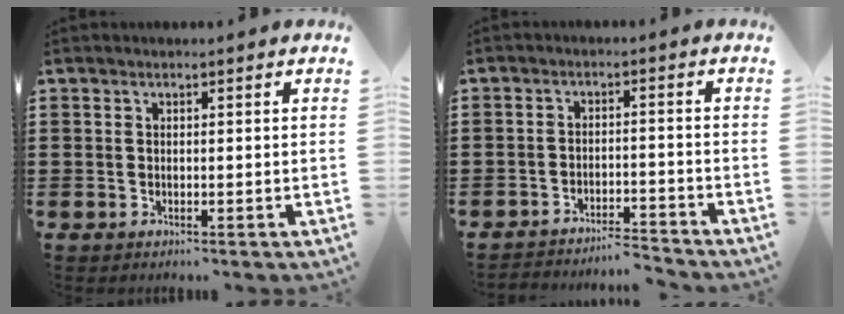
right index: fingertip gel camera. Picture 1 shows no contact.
{"total": 3.9, "force": [-3.9, 0.1, 0.0], "torque": [-0.006, 0.000, -0.084]}